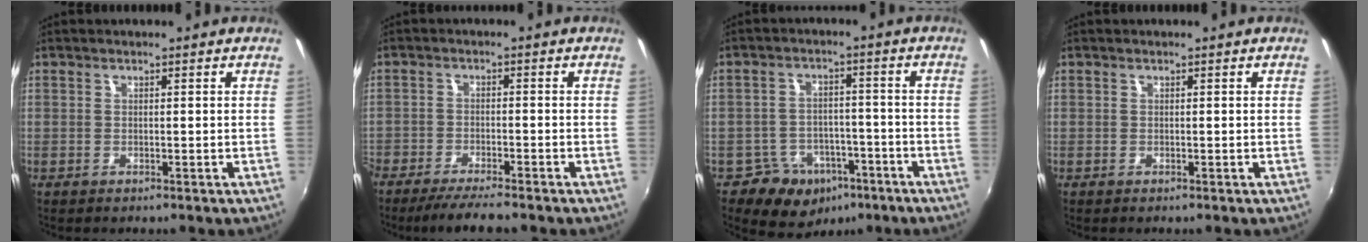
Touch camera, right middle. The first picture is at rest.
{"total": 7.2, "force": [-6.2, 0.9, 3.6], "torque": [-0.091, -0.014, -0.105]}
{"total": 9.4, "force": [-5.8, 6.9, 2.5], "torque": [-0.058, 0.017, -0.070]}
{"total": 0.0}